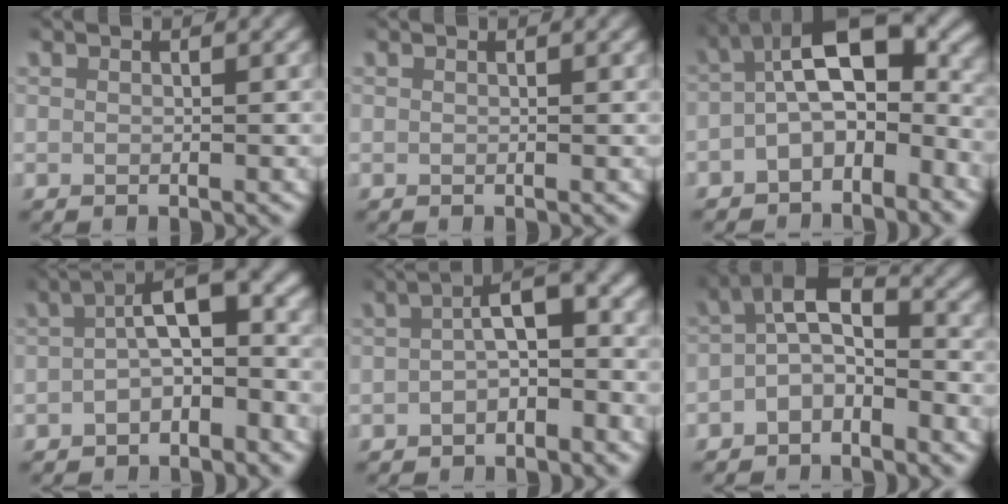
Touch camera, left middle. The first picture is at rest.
{"total": 0.0}
{"total": 7.2, "force": [-0.7, 4.3, 5.8], "torque": [-0.090, -0.006, -0.017]}
{"total": 5.5, "force": [-1.0, 2.1, 4.9], "torque": [-0.056, 0.006, -0.022]}
{"total": 4.6, "force": [-0.9, 1.7, 4.2], "torque": [-0.051, 0.006, -0.021]}
{"total": 4.7, "force": [-0.9, 3.3, 3.3], "torque": [-0.048, -0.009, -0.029]}